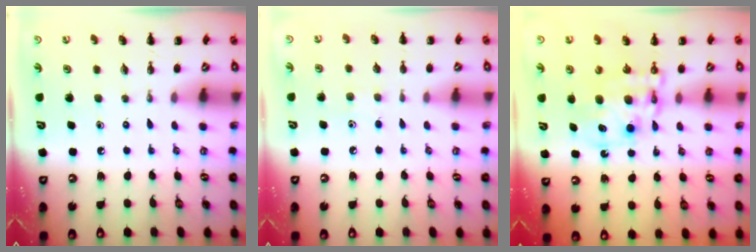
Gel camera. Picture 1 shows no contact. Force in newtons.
{"total": 4.3, "press": 4.1, "slide": 1.3}
{"total": 11.2, "press": 10.9, "slide": 2.7}